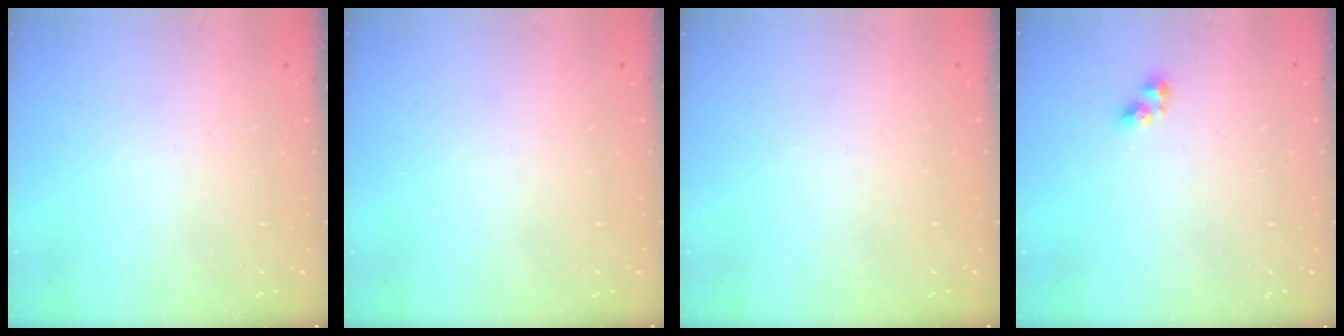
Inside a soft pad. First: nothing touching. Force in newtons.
{"total": 0.0}
{"total": 0.0}
{"total": 4.2, "press": 4.2, "slide": 0.4}